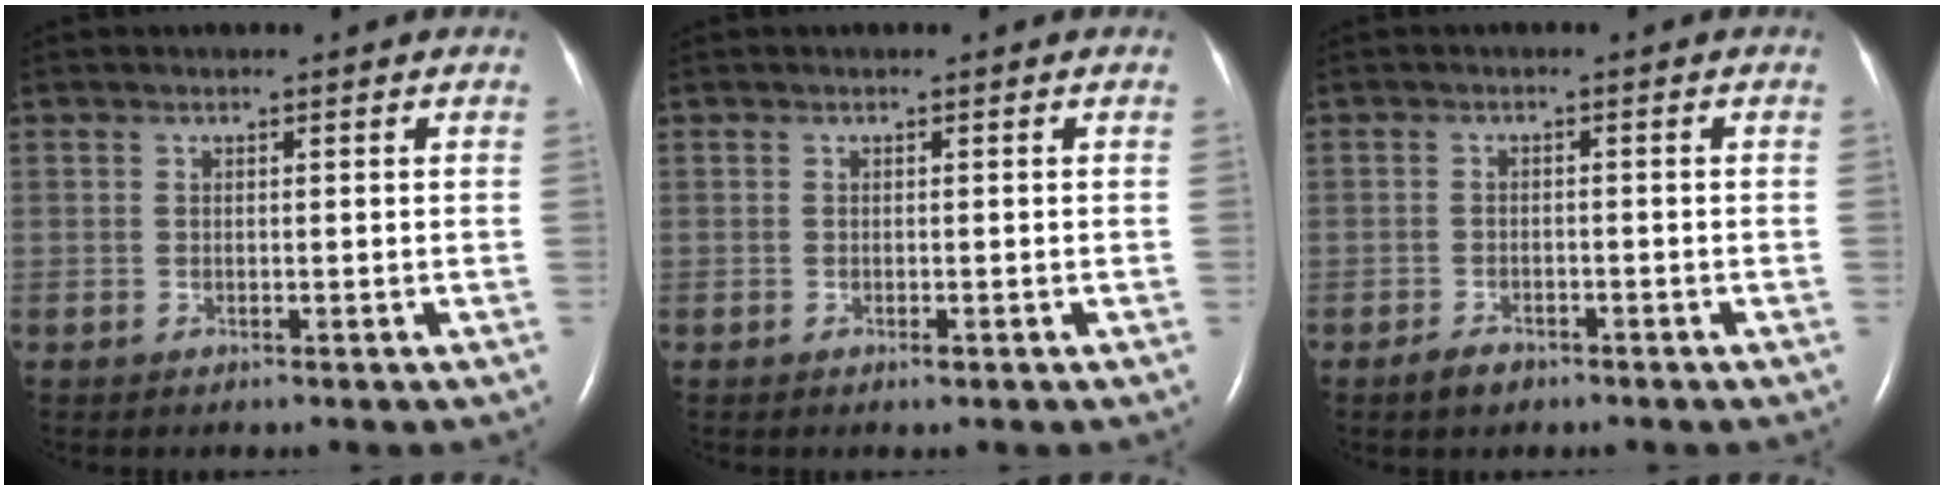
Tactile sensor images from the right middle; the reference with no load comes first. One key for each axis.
{"total": 0.5, "fx": -0.3, "fy": 0.1, "fz": 0.4, "tx": -0.008, "ty": -0.001, "tz": -0.003}
{"total": 2.4, "fx": -1.8, "fy": 1.2, "fz": 1.0, "tx": -0.027, "ty": 0.000, "tz": -0.026}